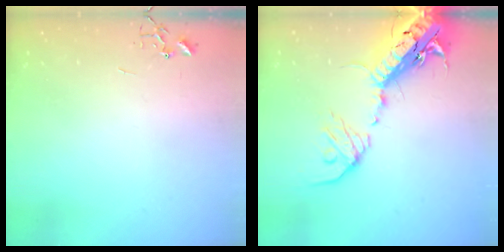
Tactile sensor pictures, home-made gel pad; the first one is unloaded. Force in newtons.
{"total": 23.9, "press": 23.3, "slide": 5.5}